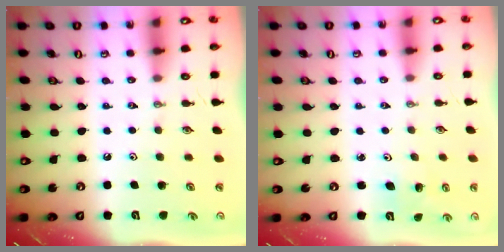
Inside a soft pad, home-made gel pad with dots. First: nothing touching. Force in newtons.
{"total": 2.0, "press": 2.0, "slide": 0.1}